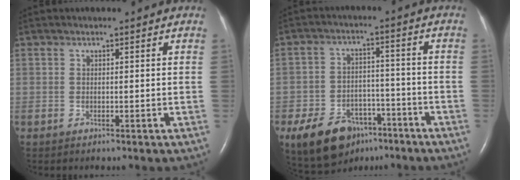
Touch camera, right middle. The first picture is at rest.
{"total": 12.7, "force": [-8.1, 7.5, 6.2], "torque": [-0.111, 0.006, -0.125]}